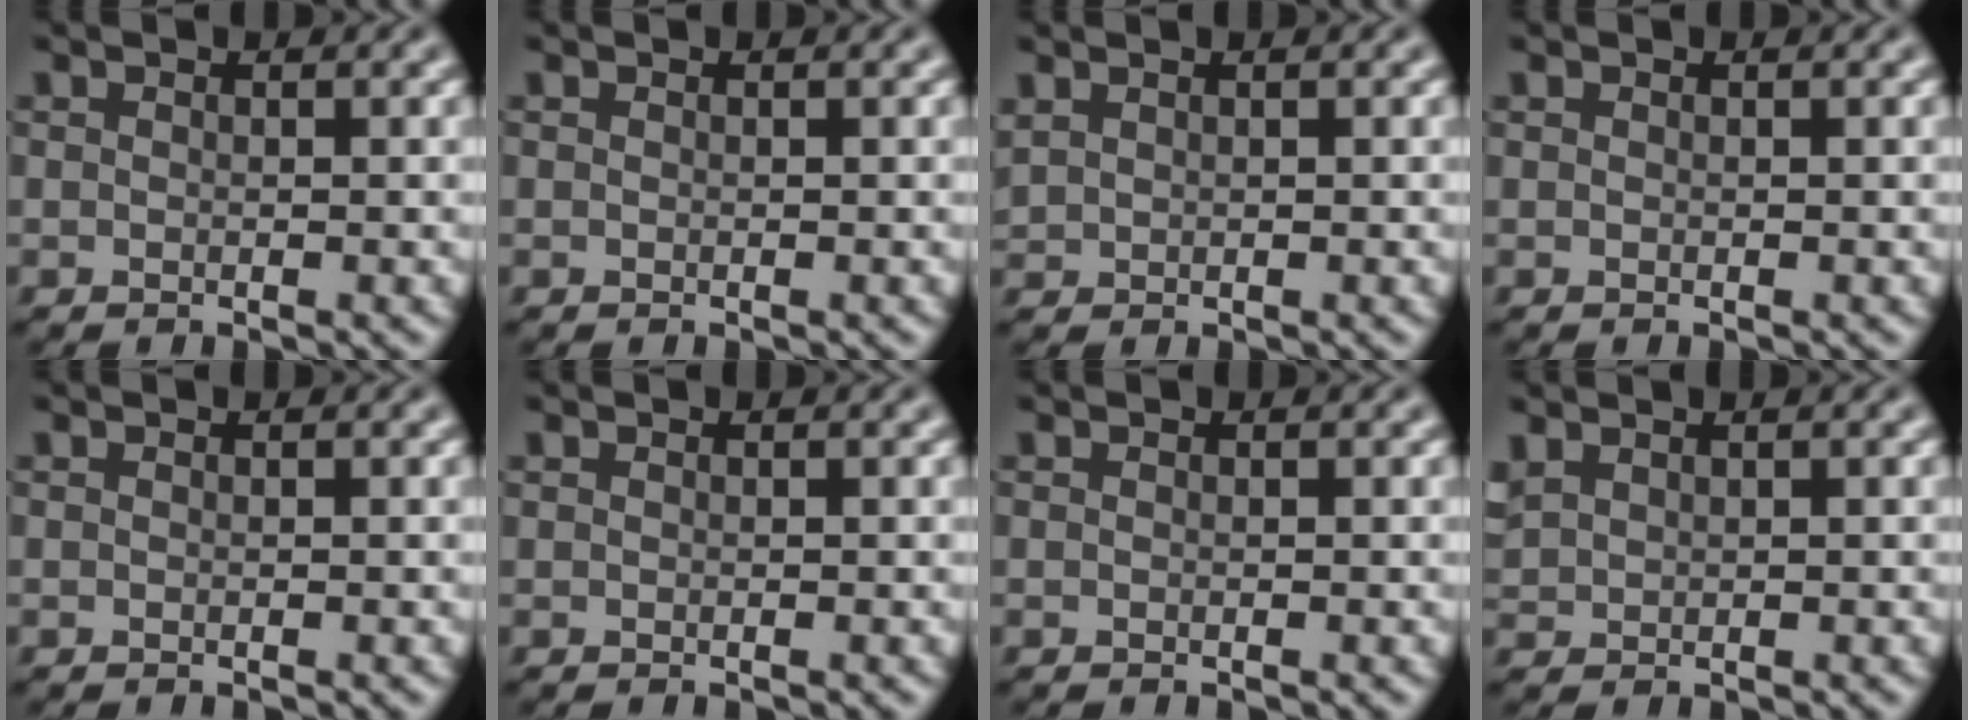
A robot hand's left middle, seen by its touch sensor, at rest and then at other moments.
{"total": 0.0}
{"total": 0.8, "force": [0.6, 0.4, 0.2], "torque": [-0.009, 0.001, 0.018]}
{"total": 0.0}
{"total": 0.0}
{"total": 0.0}
{"total": 0.0}
{"total": 1.4, "force": [1.0, 0.8, 0.6], "torque": [-0.018, 0.005, 0.027]}